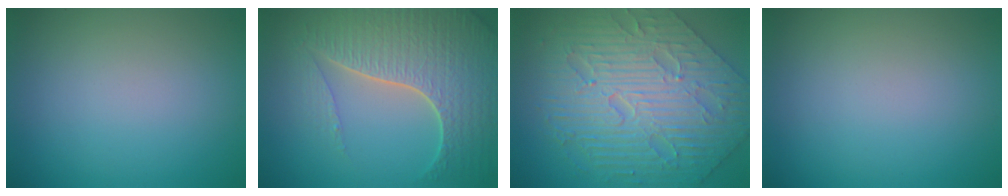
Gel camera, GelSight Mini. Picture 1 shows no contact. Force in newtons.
{"total": 7.6, "press": 5.6, "slide": 5.1}
{"total": 8.6, "press": 6.8, "slide": 5.2}
{"total": 0.0}